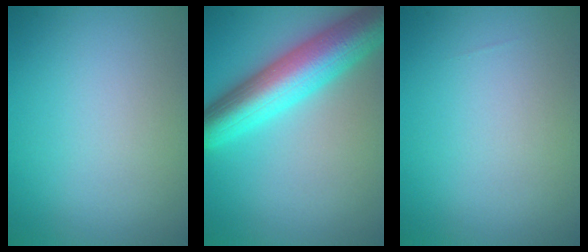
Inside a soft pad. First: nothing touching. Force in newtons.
{"total": 9.0, "press": 9.0, "slide": 0.3}
{"total": 0.0}